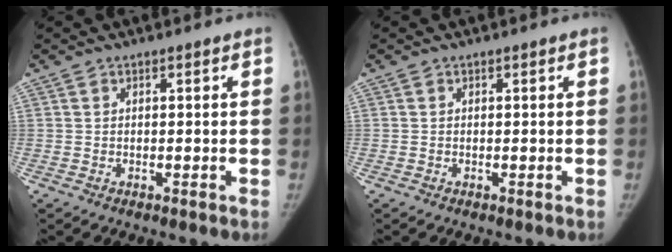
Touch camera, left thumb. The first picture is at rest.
{"total": 0.0}